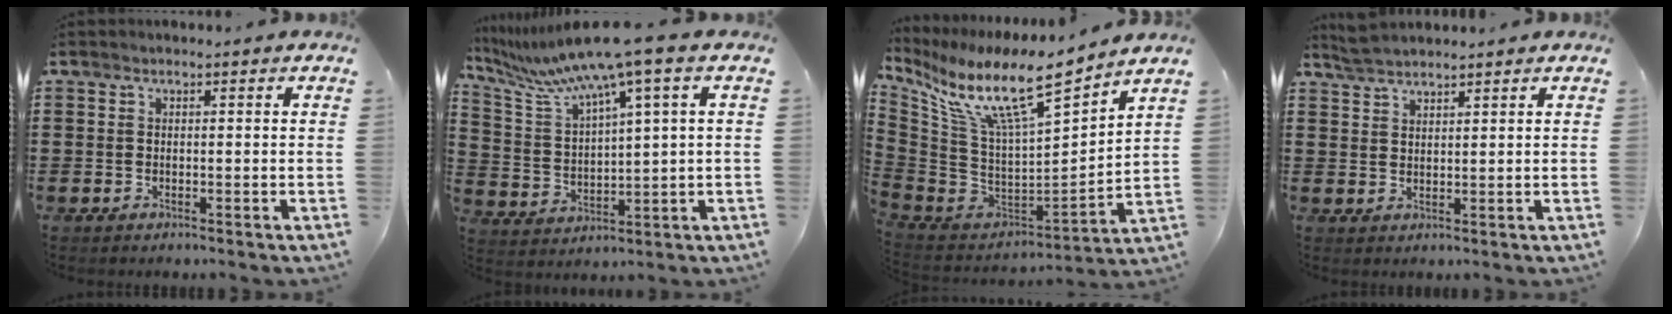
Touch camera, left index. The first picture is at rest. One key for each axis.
{"total": 9.4, "fx": 6.5, "fy": -0.1, "fz": 6.8, "tx": -0.171, "ty": -0.046, "tz": 0.101}
{"total": 12.0, "fx": 7.8, "fy": 2.3, "fz": 8.8, "tx": -0.203, "ty": -0.058, "tz": 0.127}
{"total": 2.7, "fx": 2.6, "fy": 0.1, "fz": 0.6, "tx": -0.019, "ty": 0.000, "tz": 0.051}